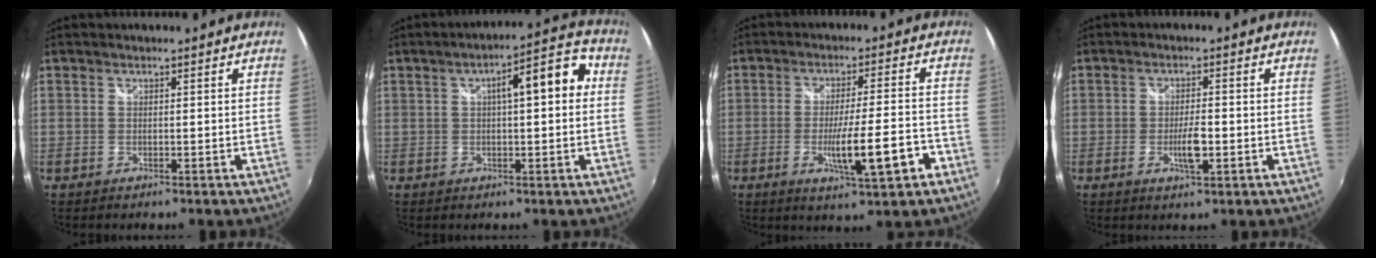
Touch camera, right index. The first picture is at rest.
{"total": 9.1, "force": [1.4, 2.4, 8.7], "torque": [-0.122, 0.030, 0.024]}
{"total": 10.9, "force": [-4.4, 0.9, 10.0], "torque": [-0.164, -0.022, -0.064]}
{"total": 4.5, "force": [-1.2, 1.4, 4.1], "torque": [-0.078, -0.004, -0.021]}